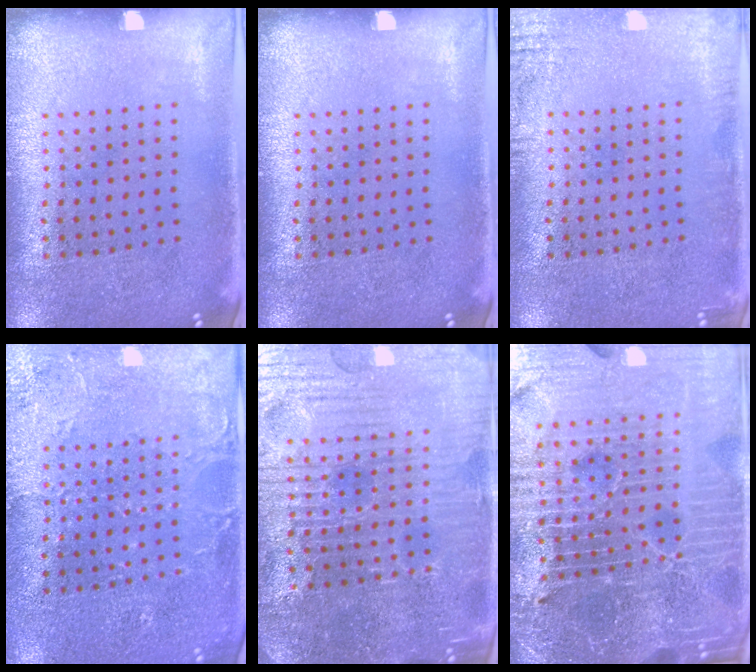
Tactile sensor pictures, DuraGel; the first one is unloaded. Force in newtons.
{"total": 0.0}
{"total": 1.8, "press": 1.8, "slide": 0.1}
{"total": 3.4, "press": 3.3, "slide": 0.4}
{"total": 5.4, "press": 5.2, "slide": 1.8}
{"total": 7.3, "press": 6.4, "slide": 3.7}